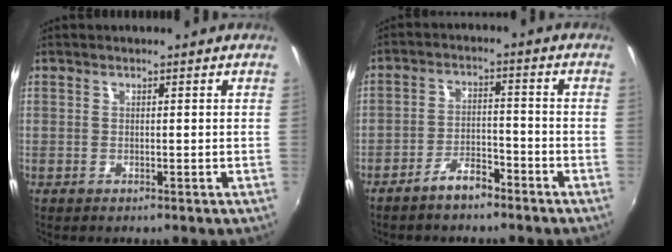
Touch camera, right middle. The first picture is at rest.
{"total": 5.4, "force": [-4.3, 1.7, 2.8], "torque": [-0.066, 0.011, -0.071]}